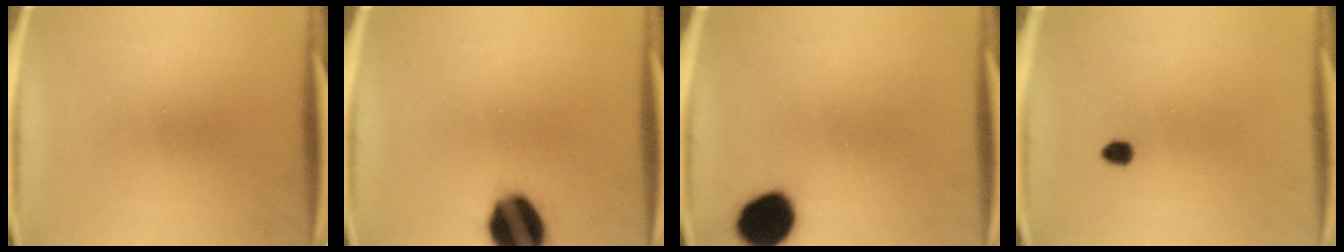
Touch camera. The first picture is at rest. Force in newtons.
{"total": 14.3}
{"total": 11.7}
{"total": 1.8}